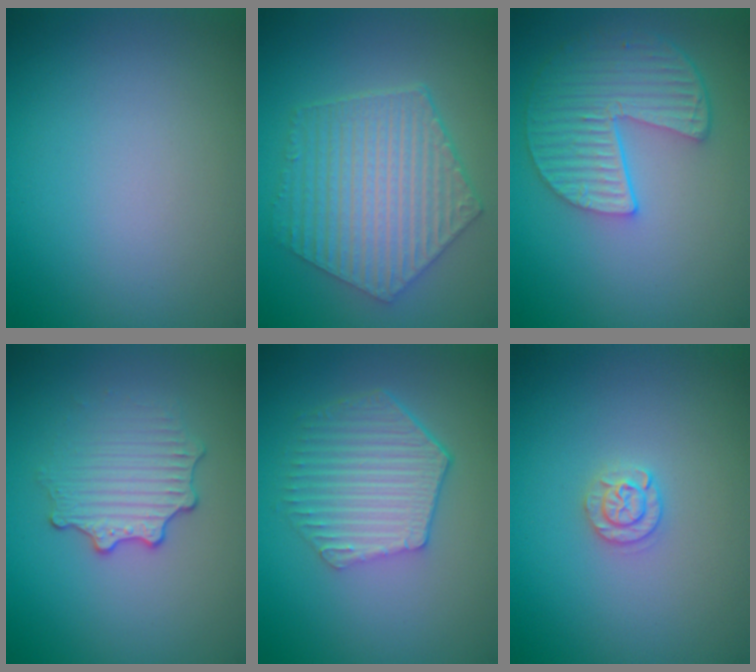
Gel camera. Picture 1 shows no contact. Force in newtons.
{"total": 6.6, "press": 5.1, "slide": 4.2}
{"total": 5.6, "press": 4.3, "slide": 3.5}
{"total": 3.0, "press": 2.6, "slide": 1.5}
{"total": 5.5, "press": 4.2, "slide": 3.6}
{"total": 1.7, "press": 1.7, "slide": 0.3}